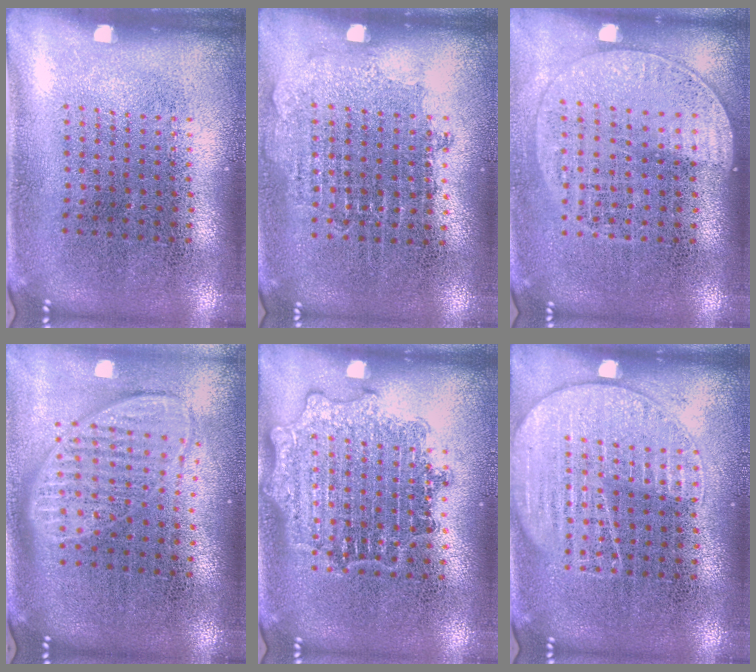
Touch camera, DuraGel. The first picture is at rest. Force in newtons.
{"total": 0.8, "press": 0.8, "slide": 0.2}
{"total": 1.3, "press": 1.2, "slide": 0.5}
{"total": 1.9, "press": 1.5, "slide": 1.2}
{"total": 1.7, "press": 1.7, "slide": 0.4}
{"total": 2.6, "press": 2.6, "slide": 0.3}